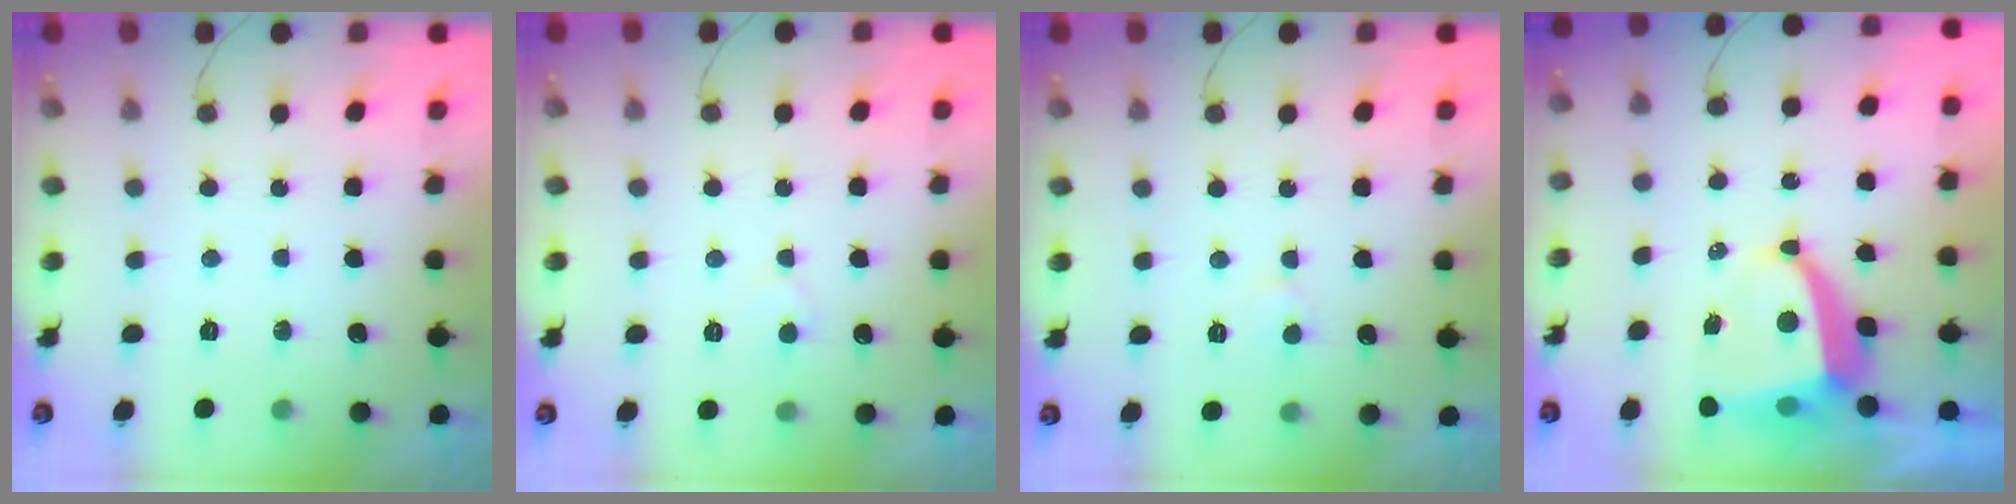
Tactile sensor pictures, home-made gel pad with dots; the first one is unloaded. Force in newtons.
{"total": 3.8, "press": 3.7, "slide": 0.4}
{"total": 3.8, "press": 3.8, "slide": 0.3}
{"total": 7.7, "press": 7.7, "slide": 0.8}